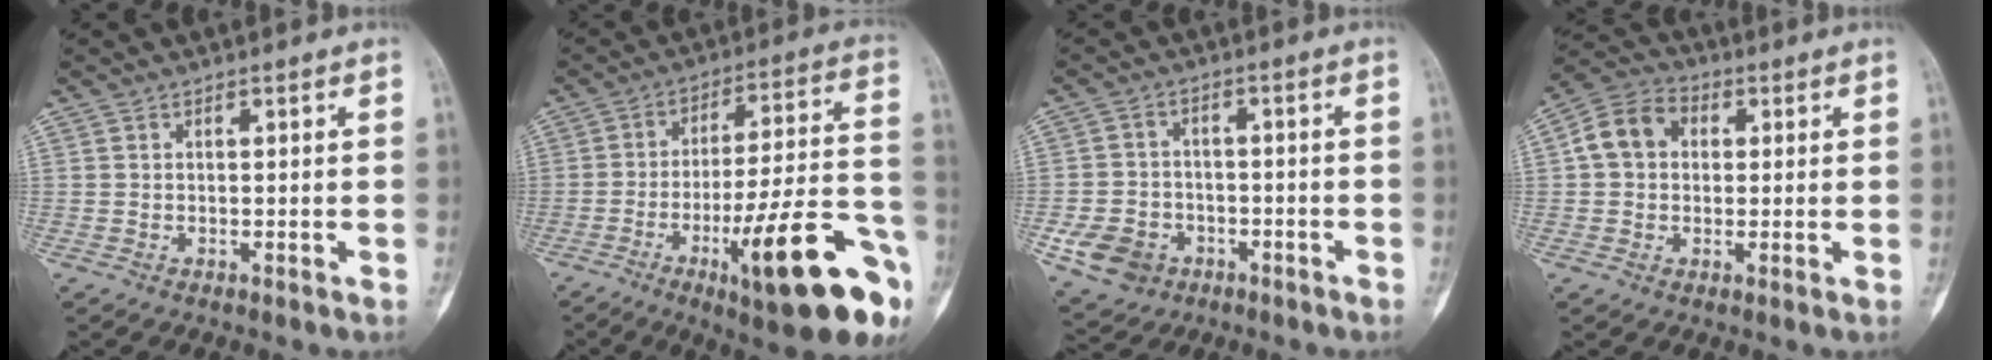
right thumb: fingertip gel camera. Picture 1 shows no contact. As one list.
[{"total": 23.7, "force": [-10.5, 4.9, 20.7], "torque": [-0.265, 0.049, -0.152]}, {"total": 8.5, "force": [-3.6, 6.8, 3.5], "torque": [-0.048, 0.024, -0.053]}, {"total": 8.3, "force": [1.2, 6.6, 4.8], "torque": [-0.076, 0.022, 0.012]}]